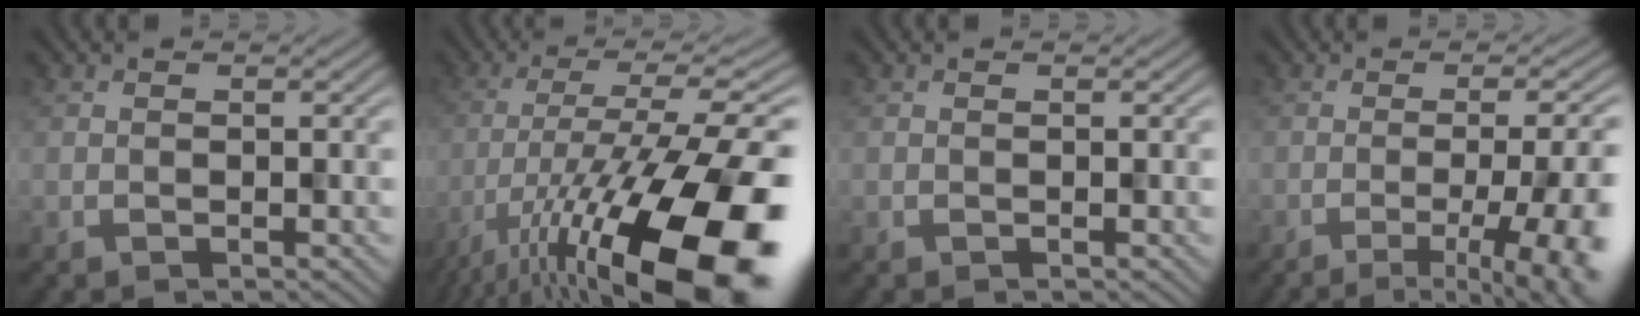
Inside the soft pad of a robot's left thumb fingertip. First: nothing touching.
{"total": 19.1, "force": [-9.5, 6.5, 15.2], "torque": [-0.262, -0.020, -0.148]}
{"total": 0.0}
{"total": 10.8, "force": [-4.2, 3.0, 9.5], "torque": [-0.108, 0.000, -0.050]}